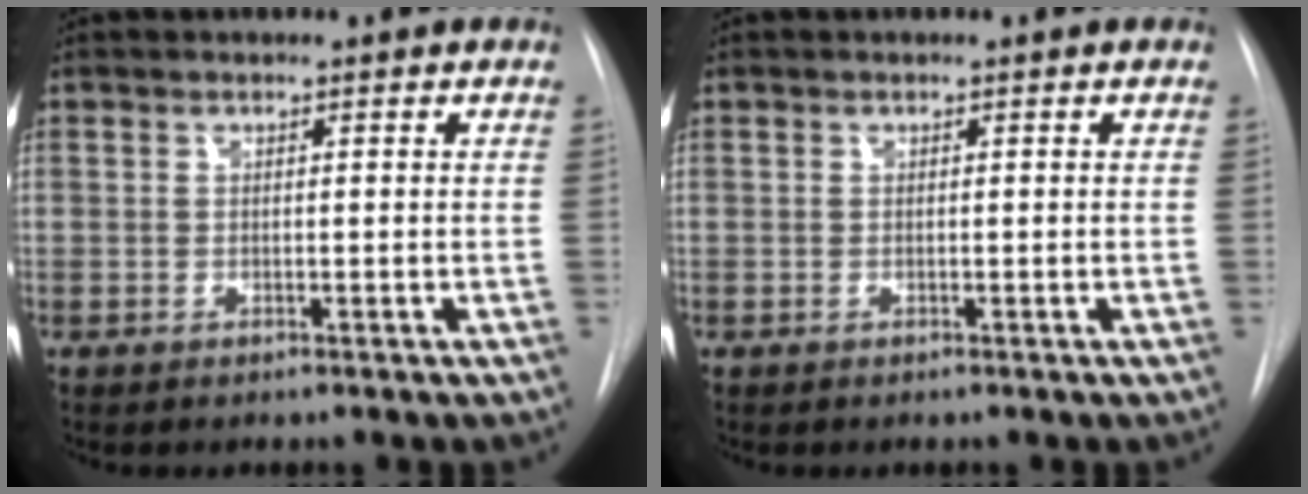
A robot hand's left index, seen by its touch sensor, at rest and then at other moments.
{"total": 0.0}